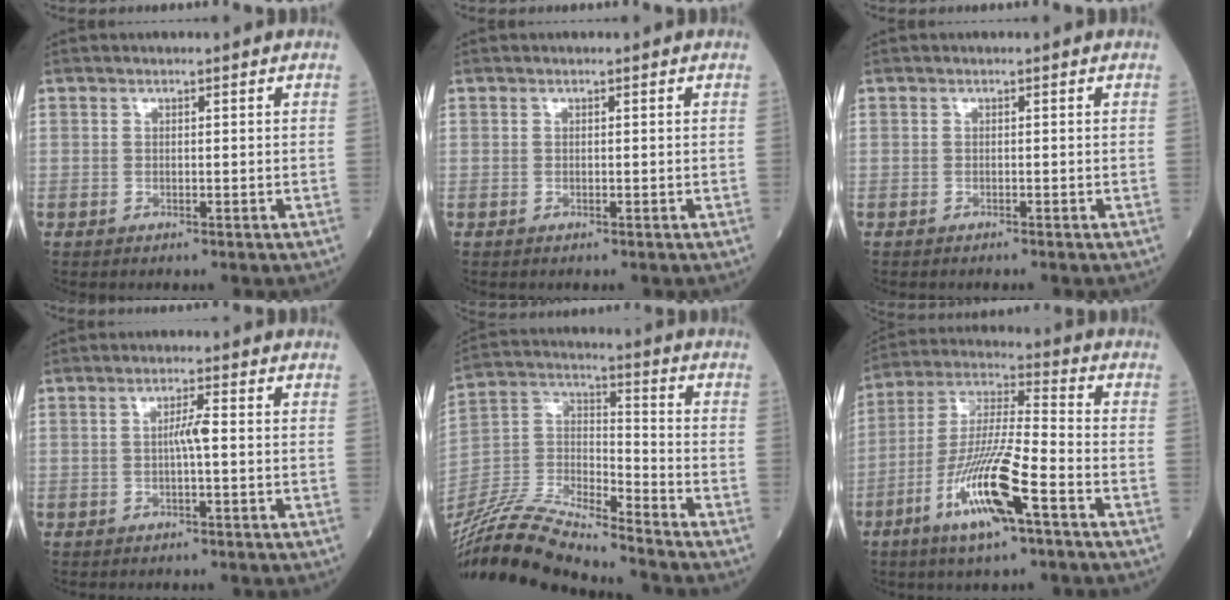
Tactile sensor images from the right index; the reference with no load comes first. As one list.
[{"total": 0.0}, {"total": 0.5, "force": [-0.5, -0.1, 0.2], "torque": [-0.002, -0.001, -0.010]}, {"total": 2.6, "force": [-0.1, 0.0, 2.5], "torque": [-0.046, 0.001, -0.004]}, {"total": 19.6, "force": [-18.3, 1.0, 6.9], "torque": [-0.150, 0.007, -0.335]}, {"total": 14.7, "force": [-6.9, 1.7, 12.9], "torque": [-0.262, -0.013, -0.128]}]